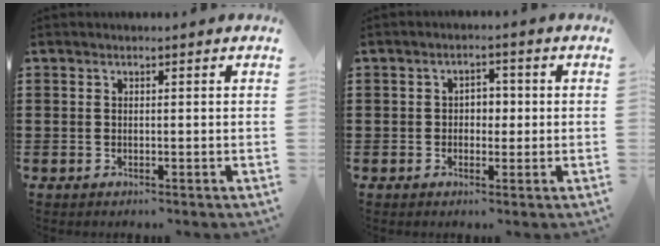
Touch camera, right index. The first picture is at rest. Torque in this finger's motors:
{"motor_torque": [0.52, 0.47, 0.06, 0.01]}